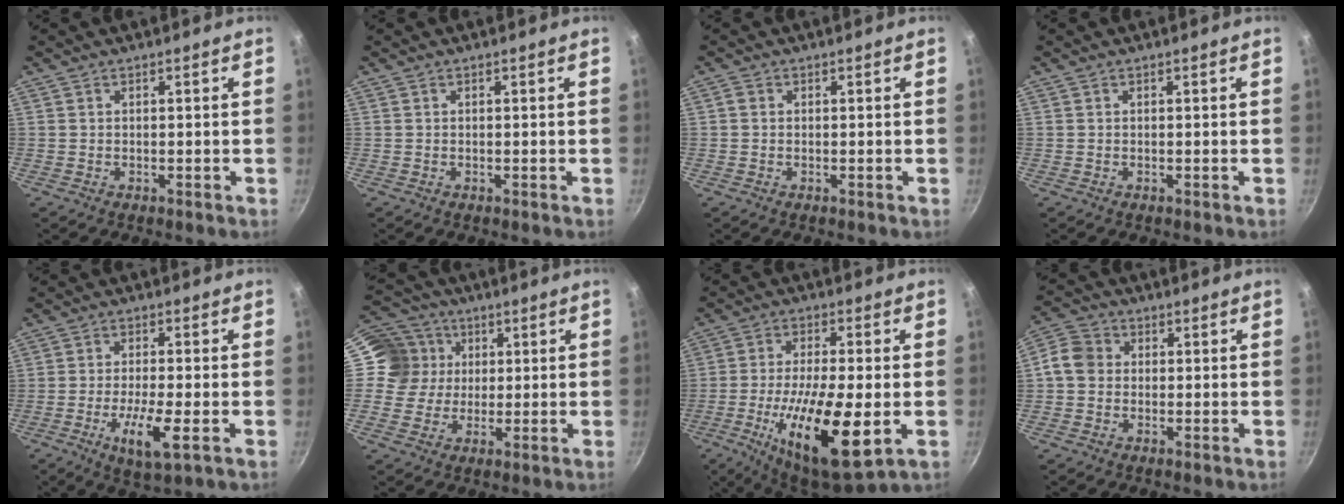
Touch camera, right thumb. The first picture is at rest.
{"total": 0.0}
{"total": 0.8, "force": [0.0, 0.7, 0.4], "torque": [-0.007, 0.004, -0.001]}
{"total": 0.0}
{"total": 8.1, "force": [-2.6, 1.8, 7.5], "torque": [-0.141, -0.001, -0.046]}
{"total": 9.9, "force": [1.7, 9.5, 2.4], "torque": [-0.015, 0.013, 0.012]}
{"total": 18.8, "force": [-4.7, 5.8, 17.2], "torque": [-0.304, 0.005, -0.081]}
{"total": 6.0, "force": [0.0, 5.3, 2.9], "torque": [-0.033, 0.013, -0.020]}